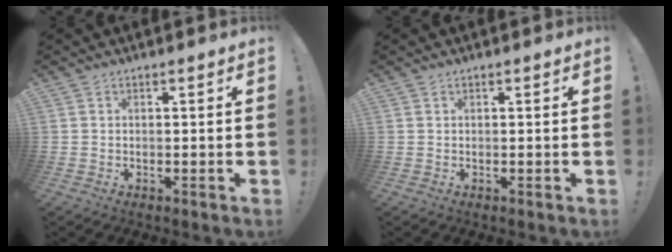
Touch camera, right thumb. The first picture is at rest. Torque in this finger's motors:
{"motor_torque": [-0.07, 0.10, -0.14, 0.12, 0.04]}